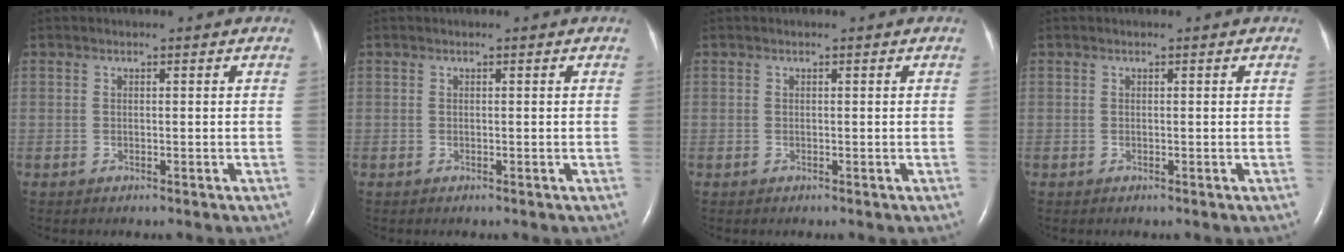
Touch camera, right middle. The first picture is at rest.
{"total": 0.0}
{"total": 0.0}
{"total": 0.0}